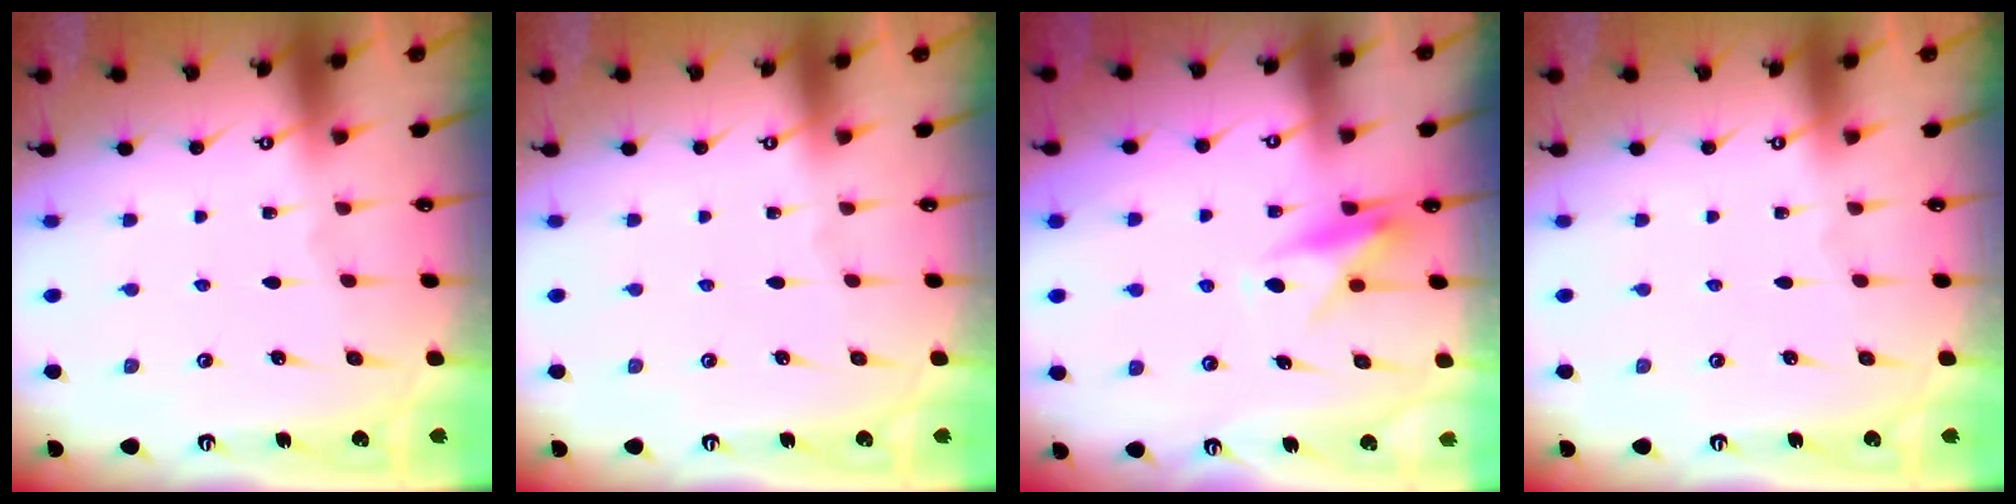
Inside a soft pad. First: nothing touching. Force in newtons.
{"total": 0.0}
{"total": 7.8, "press": 7.8, "slide": 0.5}
{"total": 0.0}